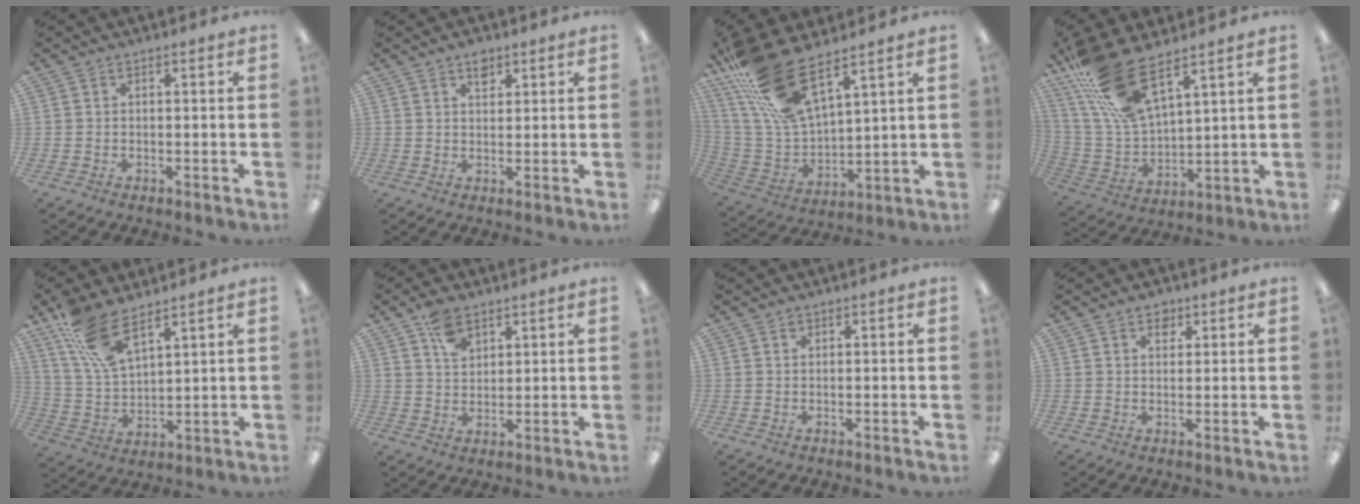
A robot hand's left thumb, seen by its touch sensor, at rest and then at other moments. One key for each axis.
{"total": 3.3, "fx": 2.2, "fy": 1.9, "fz": 1.5, "tx": -0.009, "ty": -0.008, "tz": 0.036}
{"total": 19.3, "fx": 13.2, "fy": 6.9, "fz": 12.3, "tx": -0.285, "ty": -0.073, "tz": 0.235}
{"total": 17.6, "fx": 11.8, "fy": 6.2, "fz": 11.5, "tx": -0.267, "ty": -0.056, "tz": 0.212}
{"total": 11.9, "fx": 8.6, "fy": 4.2, "fz": 7.0, "tx": -0.157, "ty": -0.033, "tz": 0.165}
{"total": 6.3, "fx": 4.1, "fy": 3.8, "fz": 3.0, "tx": -0.049, "ty": -0.010, "tz": 0.075}
{"total": 0.5, "fx": 0.4, "fy": 0.3, "fz": 0.2, "tx": -0.004, "ty": 0.001, "tz": 0.008}
{"total": 2.7, "fx": 1.9, "fy": 1.7, "fz": 1.0, "tx": 0.002, "ty": -0.008, "tz": 0.029}